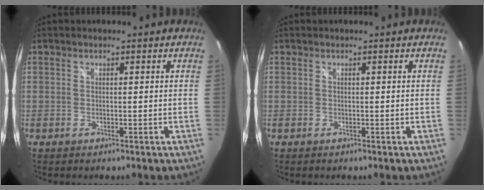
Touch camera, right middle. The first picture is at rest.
{"total": 0.0}